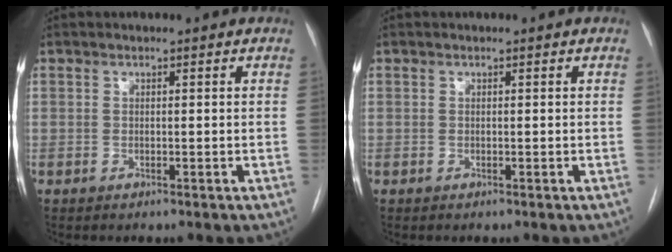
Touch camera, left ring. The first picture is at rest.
{"total": 0.0}